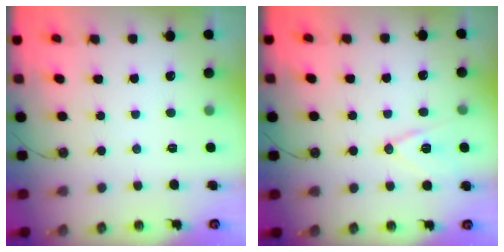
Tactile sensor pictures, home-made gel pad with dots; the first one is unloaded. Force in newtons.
{"total": 11.2, "press": 10.7, "slide": 3.4}